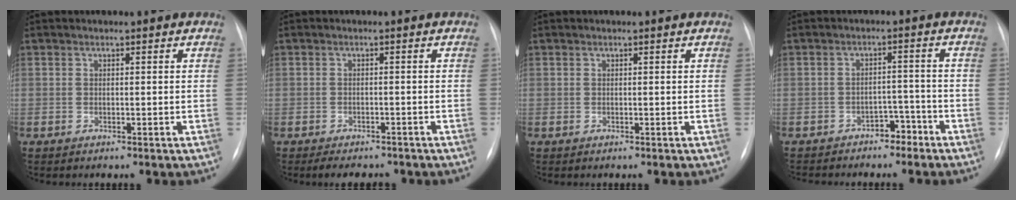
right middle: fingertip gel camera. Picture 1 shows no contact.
{"total": 5.7, "force": [-4.8, 2.3, 2.1], "torque": [-0.029, -0.002, -0.058]}
{"total": 0.0}
{"total": 5.3, "force": [-4.3, 2.6, 1.7], "torque": [-0.024, 0.018, -0.060]}